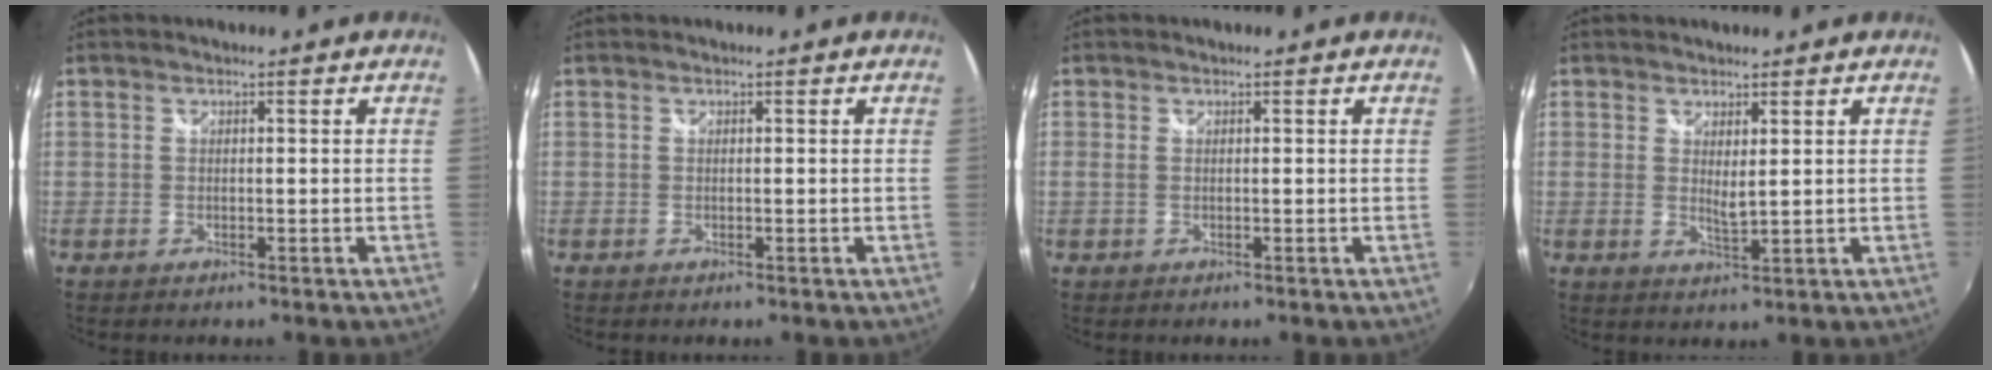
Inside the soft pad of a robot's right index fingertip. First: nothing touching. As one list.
[{"total": 0.0}, {"total": 0.6, "force": [0.0, 0.4, 0.5], "torque": [-0.012, -0.001, -0.001]}, {"total": 2.3, "force": [1.0, 0.5, 2.0], "torque": [-0.035, -0.006, 0.016]}]